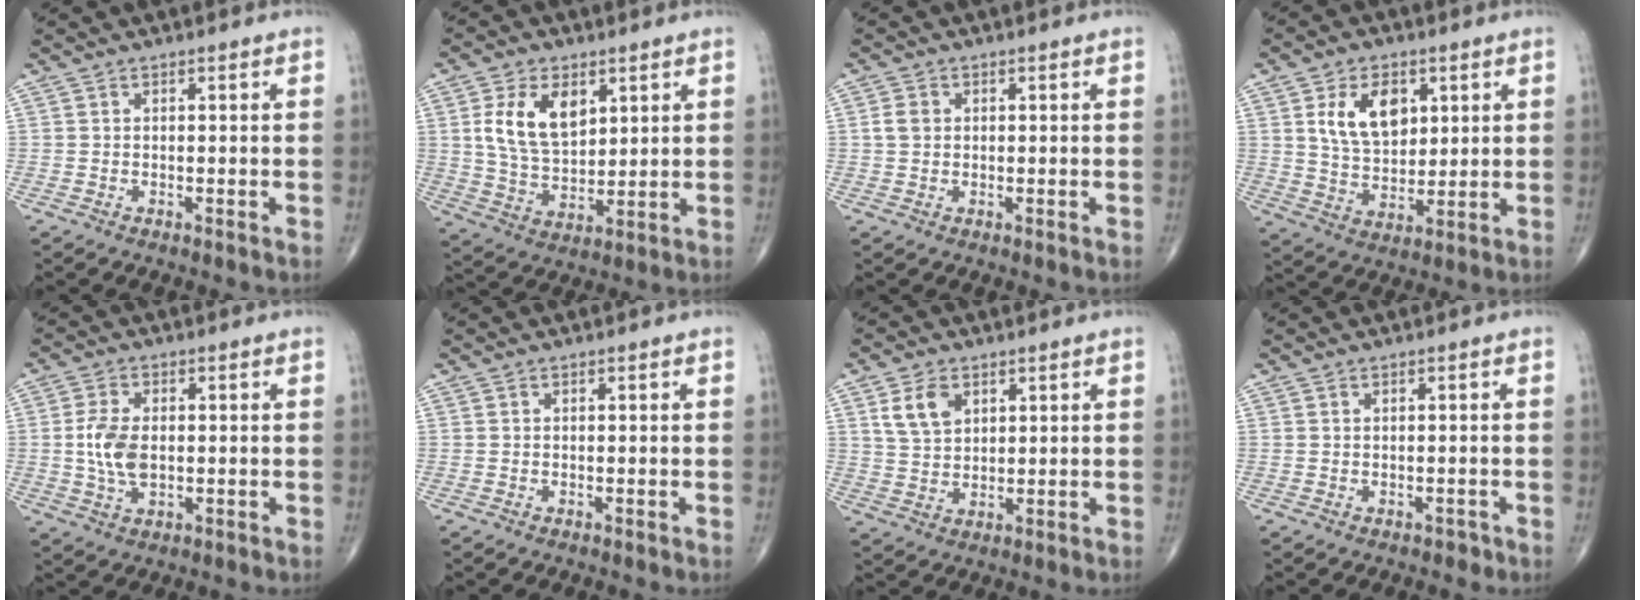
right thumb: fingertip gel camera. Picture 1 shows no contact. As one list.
[{"total": 11.6, "force": [4.0, 7.0, 8.3], "torque": [-0.136, -0.016, 0.082]}, {"total": 2.5, "force": [0.4, 2.0, 1.4], "torque": [-0.025, 0.004, 0.007]}, {"total": 11.2, "force": [3.8, 7.2, 7.7], "torque": [-0.106, -0.018, 0.076]}, {"total": 7.0, "force": [-0.1, 4.0, 5.8], "torque": [-0.121, -0.001, 0.000]}, {"total": 0.0}, {"total": 6.4, "force": [2.8, 4.2, 3.9], "torque": [-0.060, -0.011, 0.058]}, {"total": 0.7, "force": [-0.3, 0.6, 0.3], "torque": [0.000, 0.003, -0.004]}]